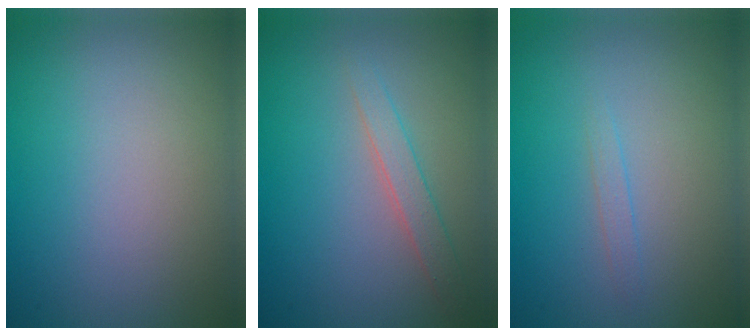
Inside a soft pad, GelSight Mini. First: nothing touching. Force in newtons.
{"total": 1.8, "press": 1.8, "slide": 0.1}
{"total": 0.7, "press": 0.7, "slide": 0.1}